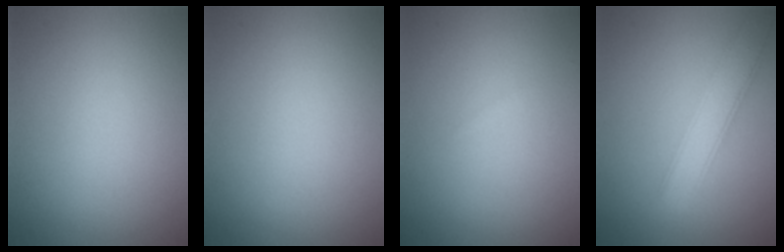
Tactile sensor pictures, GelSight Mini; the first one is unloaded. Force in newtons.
{"total": 0.0}
{"total": 0.0}
{"total": 3.7, "press": 3.7, "slide": 0.2}